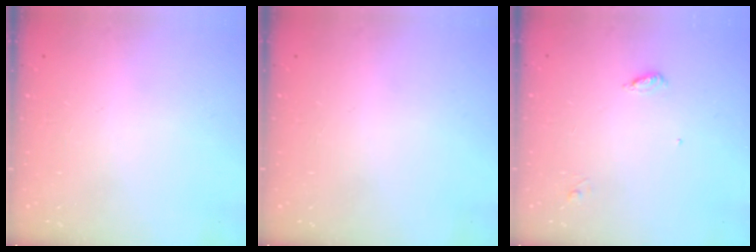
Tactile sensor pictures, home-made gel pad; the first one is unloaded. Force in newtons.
{"total": 0.0}
{"total": 3.6, "press": 3.6, "slide": 0.3}